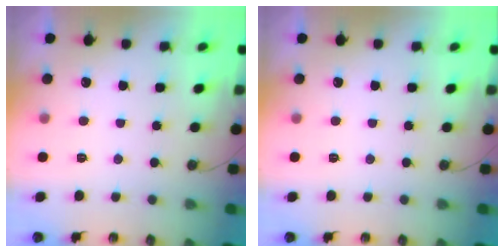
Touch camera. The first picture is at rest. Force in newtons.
{"total": 0.0}